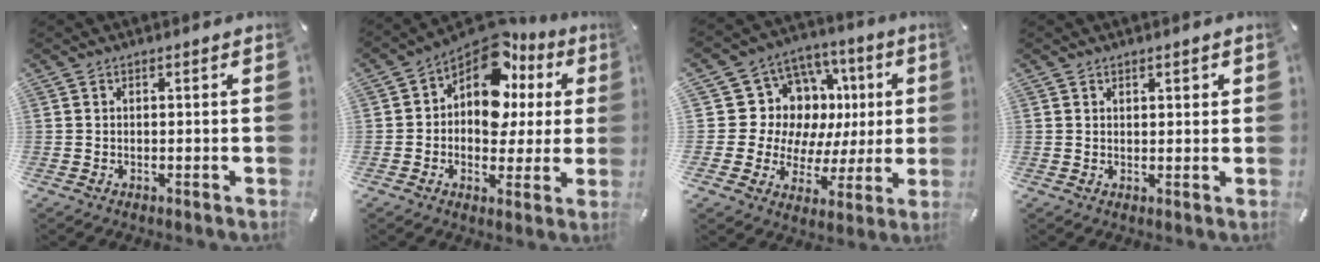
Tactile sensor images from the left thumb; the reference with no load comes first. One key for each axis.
{"total": 13.4, "fx": 6.0, "fy": 8.9, "fz": 8.0, "tx": -0.125, "ty": -0.048, "tz": 0.109}
{"total": 14.5, "fx": 3.4, "fy": 13.0, "fz": 5.5, "tx": -0.077, "ty": -0.041, "tz": 0.085}
{"total": 1.3, "fx": 0.9, "fy": 0.9, "fz": 0.3, "tx": 0.002, "ty": -0.001, "tz": 0.015}